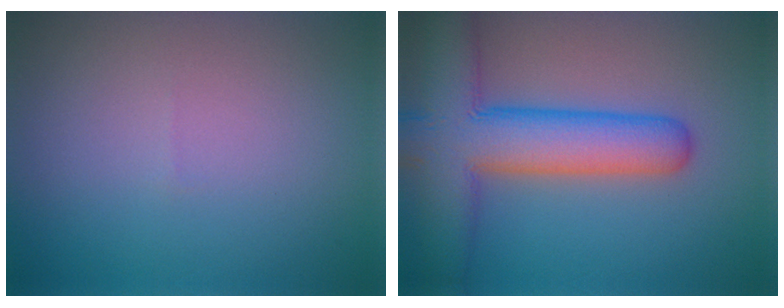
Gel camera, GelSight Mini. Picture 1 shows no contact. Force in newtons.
{"total": 9.7, "press": 9.6, "slide": 0.6}